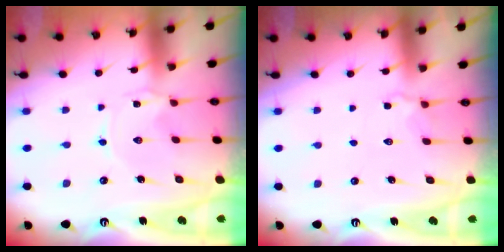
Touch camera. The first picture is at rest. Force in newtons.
{"total": 3.5, "press": 3.3, "slide": 1.3}